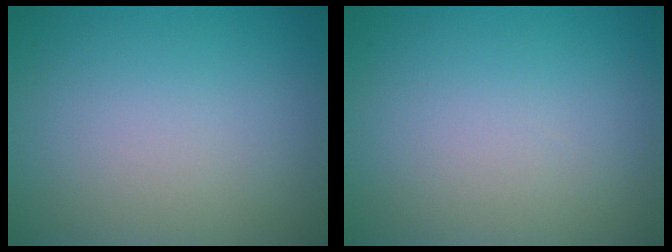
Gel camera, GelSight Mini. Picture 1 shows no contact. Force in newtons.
{"total": 0.0}